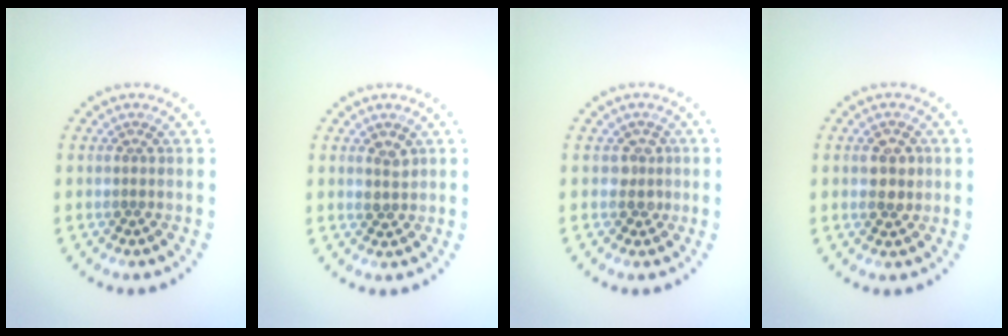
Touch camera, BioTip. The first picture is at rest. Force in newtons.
{"total": 1.5, "press": 1.4, "slide": 0.6}
{"total": 1.5, "press": 1.2, "slide": 1.0}
{"total": 2.2, "press": 2.2, "slide": 0.0}